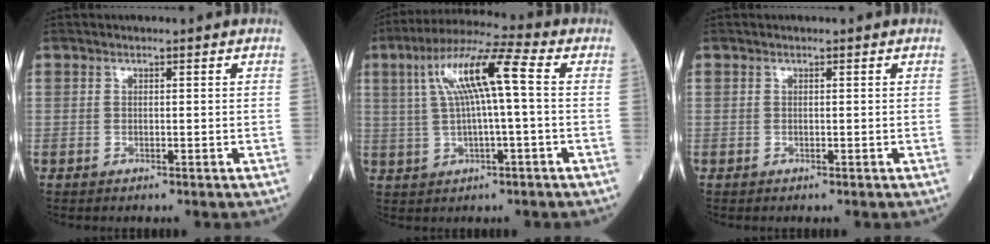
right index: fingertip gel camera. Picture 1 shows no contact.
{"total": 11.0, "force": [2.0, 0.9, 10.8], "torque": [-0.208, 0.030, 0.037]}
{"total": 0.0}